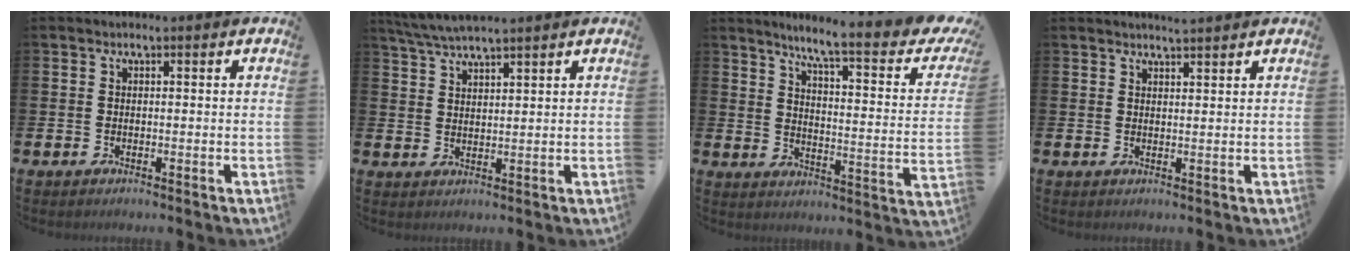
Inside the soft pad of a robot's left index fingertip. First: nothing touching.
{"total": 4.4, "force": [4.2, 0.0, 1.4], "torque": [-0.047, -0.011, 0.077]}
{"total": 7.2, "force": [5.5, 0.8, 4.5], "torque": [-0.086, -0.052, 0.076]}
{"total": 2.5, "force": [2.5, -0.2, 0.2], "torque": [0.001, -0.015, 0.045]}